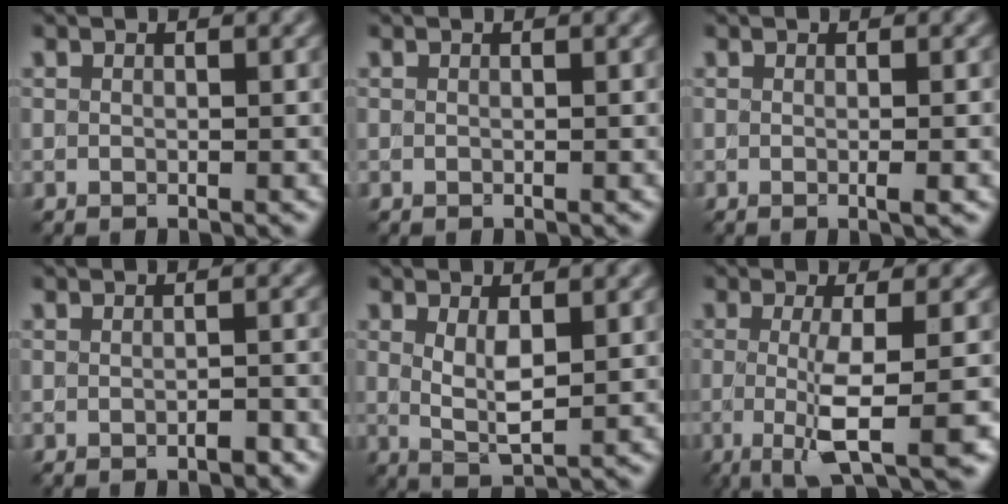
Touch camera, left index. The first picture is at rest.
{"total": 0.0}
{"total": 2.0, "force": [-0.1, 0.6, 1.9], "torque": [-0.022, -0.003, -0.005]}
{"total": 1.3, "force": [-0.7, 0.3, 1.0], "torque": [-0.014, 0.002, -0.013]}
{"total": 2.7, "force": [0.8, 0.8, 2.4], "torque": [-0.056, -0.005, 0.016]}
{"total": 6.2, "force": [-1.0, 1.4, 5.9], "torque": [-0.099, -0.015, -0.017]}